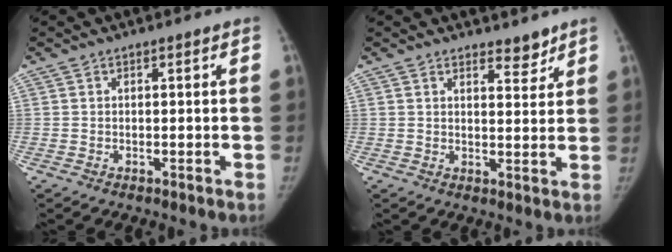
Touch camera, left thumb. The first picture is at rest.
{"total": 3.3, "force": [2.8, 1.3, 1.0], "torque": [0.005, -0.023, 0.042]}